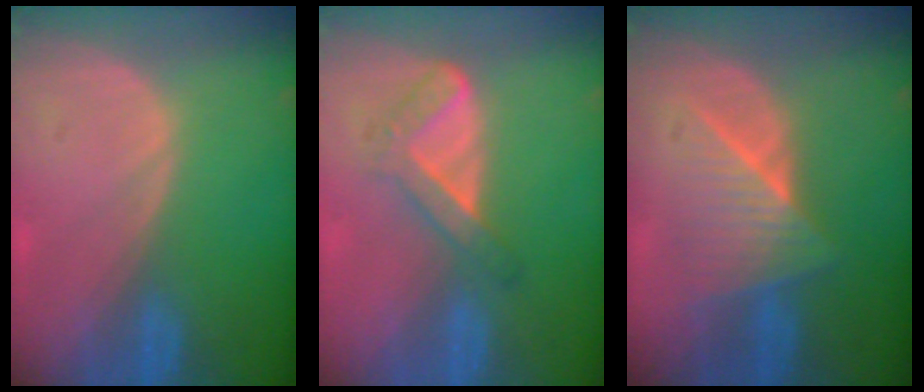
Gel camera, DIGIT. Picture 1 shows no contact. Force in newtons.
{"total": 5.5, "press": 4.7, "slide": 2.9}
{"total": 6.5, "press": 6.4, "slide": 1.0}